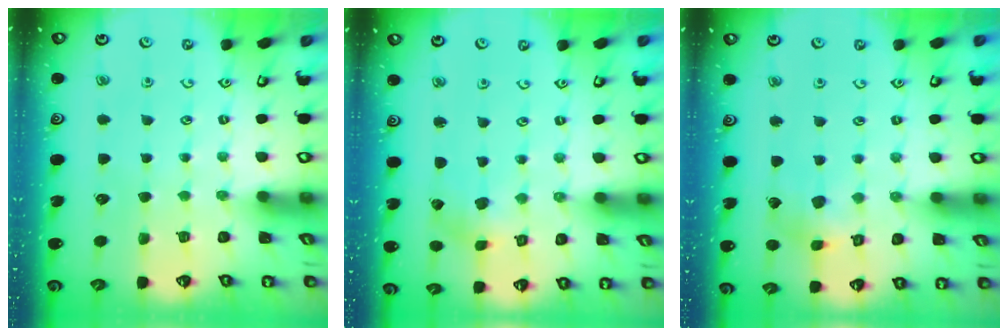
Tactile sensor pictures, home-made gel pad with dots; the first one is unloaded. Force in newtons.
{"total": 0.8, "press": 0.8, "slide": 0.2}
{"total": 5.6, "press": 5.6, "slide": 0.5}